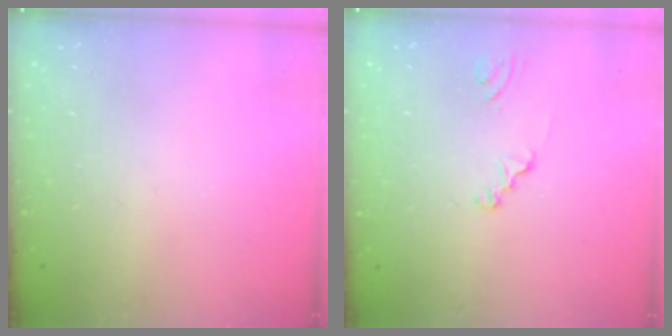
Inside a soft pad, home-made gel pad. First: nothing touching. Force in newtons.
{"total": 1.4, "press": 1.4, "slide": 0.1}